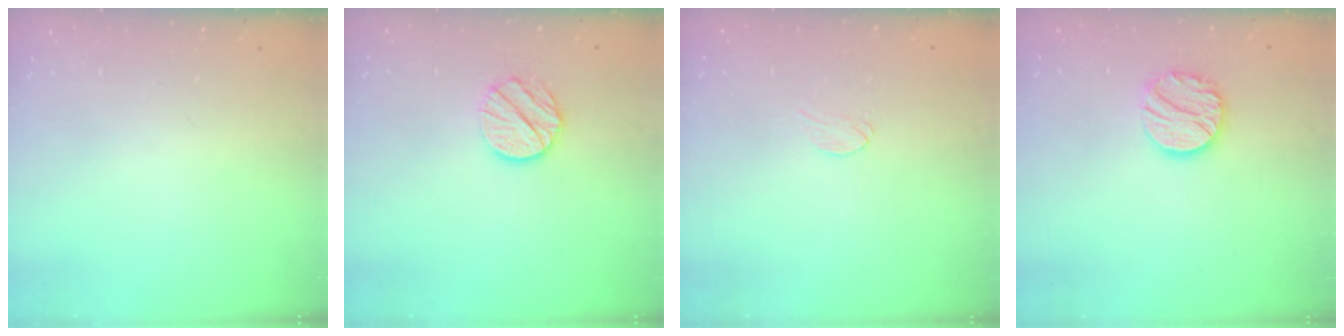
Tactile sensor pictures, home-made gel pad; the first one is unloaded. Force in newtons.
{"total": 9.6, "press": 9.6, "slide": 0.7}
{"total": 4.3, "press": 4.3, "slide": 0.3}
{"total": 12.3, "press": 12.2, "slide": 1.0}